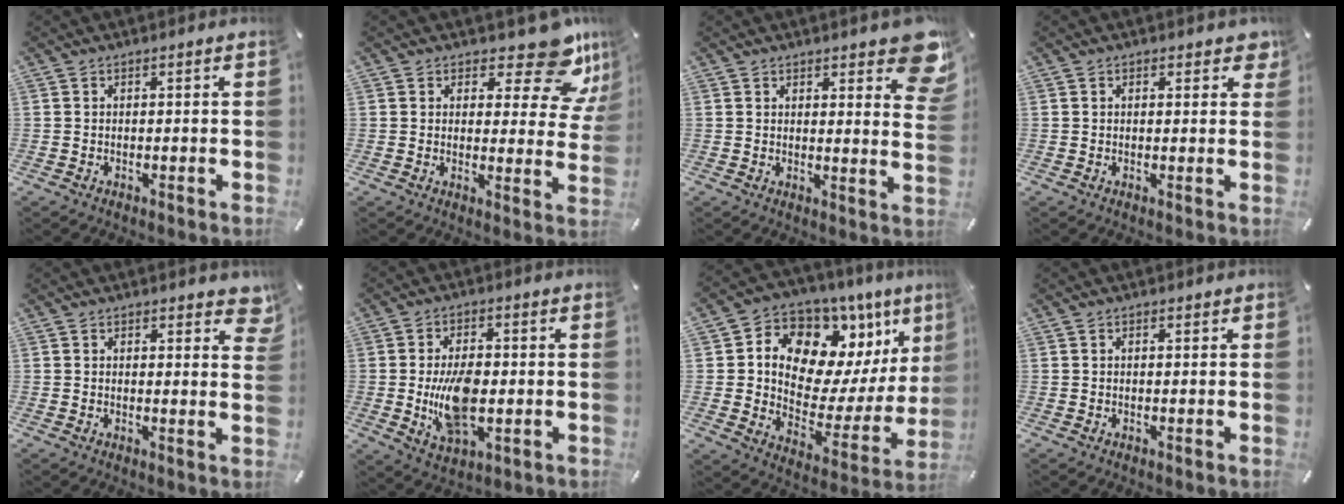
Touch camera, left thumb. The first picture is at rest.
{"total": 12.6, "force": [8.4, 4.6, 8.1], "torque": [-0.095, -0.067, 0.140]}
{"total": 9.0, "force": [6.2, 3.4, 5.6], "torque": [-0.057, -0.042, 0.104]}
{"total": 2.5, "force": [1.3, 1.5, 1.5], "torque": [-0.010, -0.002, 0.017]}
{"total": 3.4, "force": [2.4, 1.8, 1.6], "torque": [-0.006, -0.012, 0.037]}
{"total": 11.4, "force": [-0.9, 6.4, 9.4], "torque": [-0.179, -0.015, -0.017]}
{"total": 12.1, "force": [7.2, 8.5, 4.8], "torque": [-0.078, -0.084, 0.129]}
{"total": 0.6, "force": [0.2, 0.5, 0.2], "torque": [-0.004, 0.003, 0.002]}